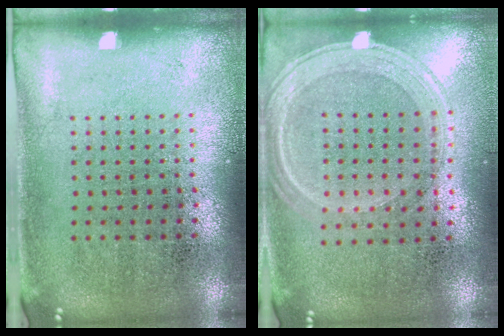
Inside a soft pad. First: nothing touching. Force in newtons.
{"total": 1.2, "press": 1.2, "slide": 0.3}